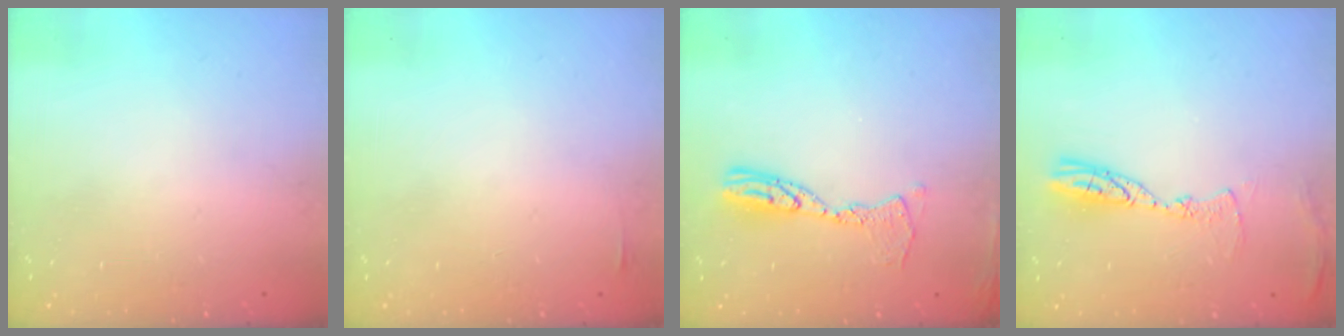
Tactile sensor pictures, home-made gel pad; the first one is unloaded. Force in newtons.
{"total": 5.8, "press": 1.7, "slide": 5.5}
{"total": 10.3, "press": 10.3, "slide": 1.0}
{"total": 9.3, "press": 9.3, "slide": 0.9}